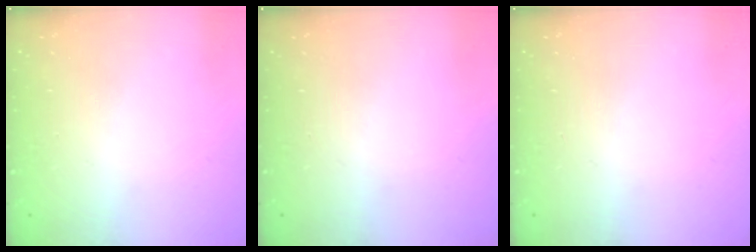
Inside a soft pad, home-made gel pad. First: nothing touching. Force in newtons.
{"total": 0.0}
{"total": 0.0}